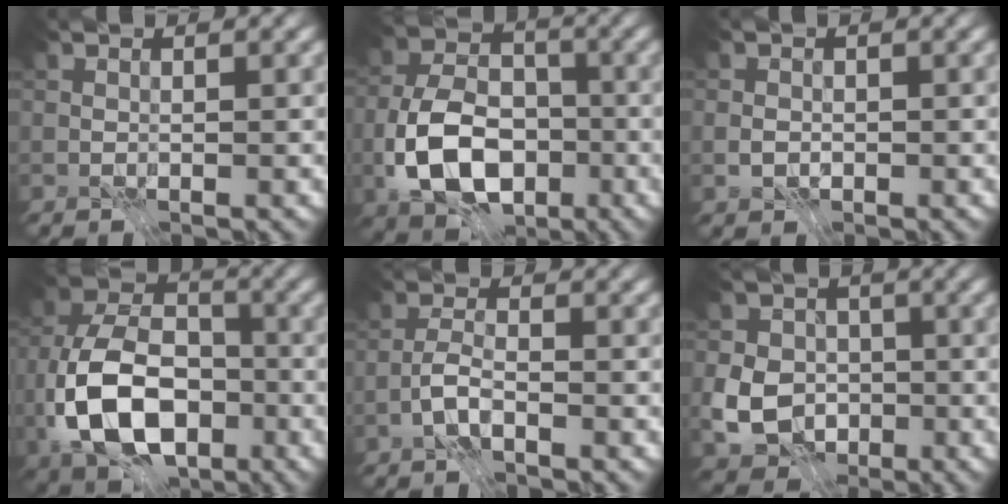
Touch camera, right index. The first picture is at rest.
{"total": 9.7, "force": [-3.6, 6.4, 6.4], "torque": [-0.125, -0.004, -0.074]}
{"total": 1.1, "force": [-0.5, 0.9, 0.3], "torque": [-0.008, -0.001, -0.011]}
{"total": 12.1, "force": [-4.4, 7.7, 8.3], "torque": [-0.165, -0.012, -0.093]}
{"total": 2.6, "force": [-1.9, 0.7, 1.6], "torque": [-0.034, 0.004, -0.046]}
{"total": 6.0, "force": [-1.6, 4.9, 3.0], "torque": [-0.057, -0.003, -0.041]}